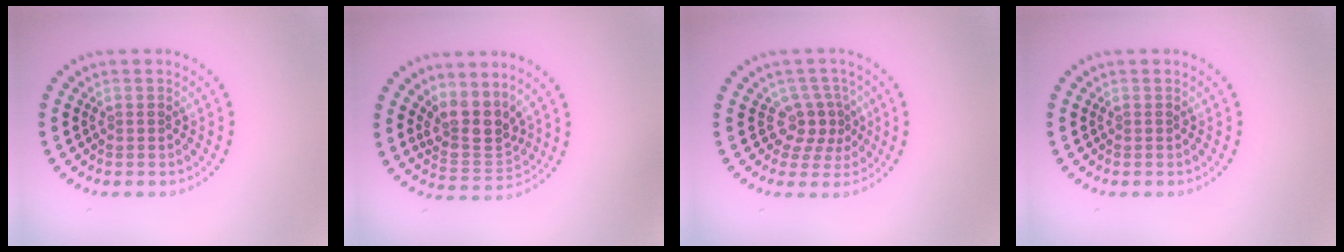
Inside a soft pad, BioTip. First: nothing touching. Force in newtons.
{"total": 3.6, "press": 2.8, "slide": 2.2}
{"total": 2.7, "press": 1.9, "slide": 1.9}
{"total": 0.0}